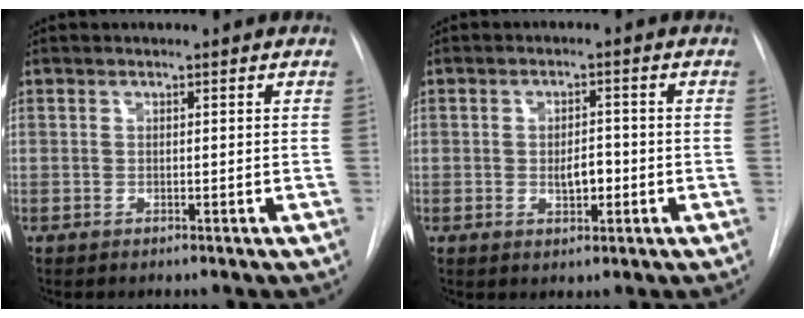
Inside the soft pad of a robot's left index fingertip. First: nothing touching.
{"total": 3.7, "force": [-1.7, 1.5, 2.9], "torque": [-0.041, -0.003, -0.021]}